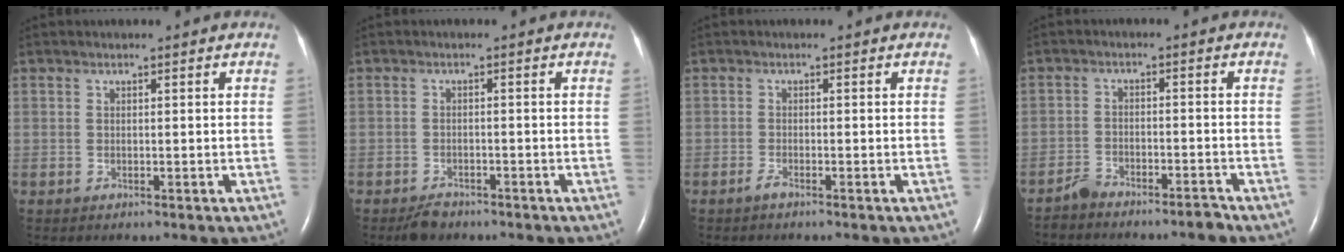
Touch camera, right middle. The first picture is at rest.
{"total": 2.5, "force": [-2.0, 1.1, 0.9], "torque": [-0.025, -0.002, -0.030]}
{"total": 1.0, "force": [-0.8, 0.0, 0.5], "torque": [-0.017, -0.001, -0.016]}
{"total": 3.5, "force": [-3.4, 0.4, 0.7], "torque": [-0.012, -0.002, -0.062]}